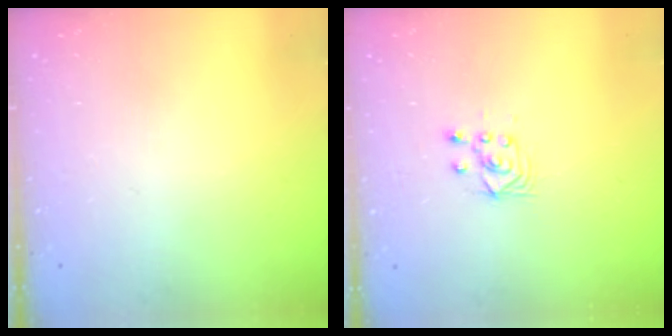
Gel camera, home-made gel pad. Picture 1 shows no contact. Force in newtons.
{"total": 3.5, "press": 3.2, "slide": 1.3}